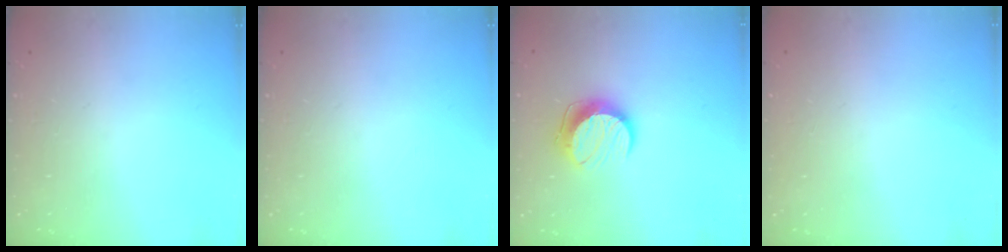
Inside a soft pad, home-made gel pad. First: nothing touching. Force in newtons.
{"total": 0.0}
{"total": 10.5, "press": 10.5, "slide": 0.4}
{"total": 0.6, "press": 0.5, "slide": 0.1}